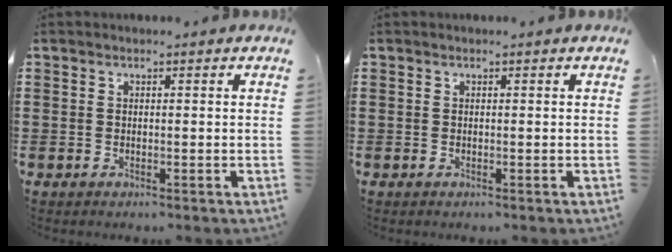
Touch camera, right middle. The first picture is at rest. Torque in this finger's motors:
{"motor_torque": [1.13, -1.02, 0.01, 0.02]}